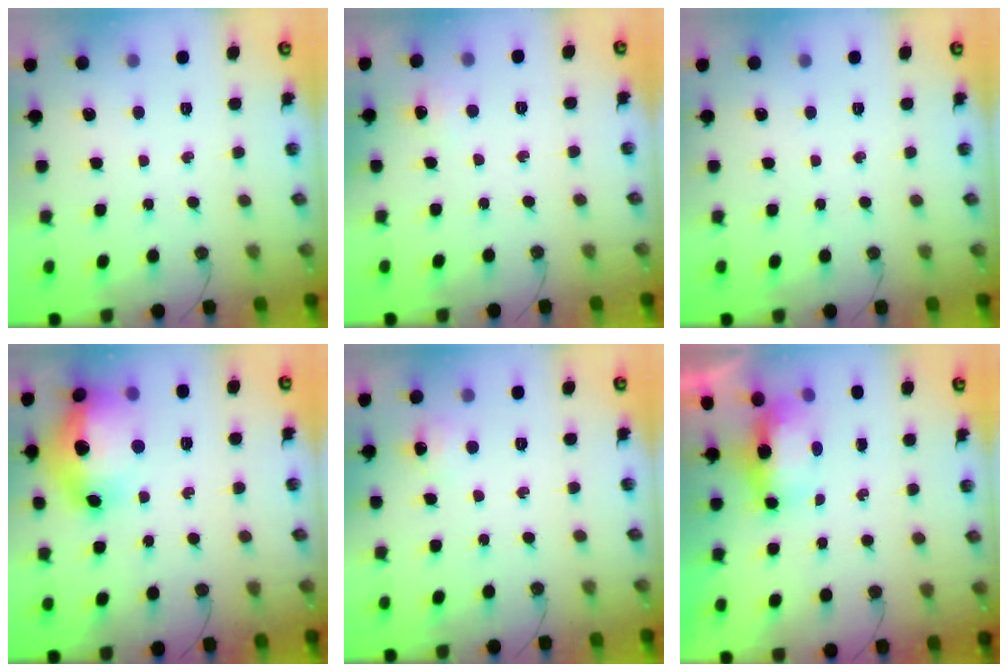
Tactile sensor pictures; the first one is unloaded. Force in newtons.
{"total": 3.6, "press": 3.6, "slide": 0.6}
{"total": 0.0}
{"total": 19.6, "press": 19.5, "slide": 1.8}
{"total": 6.5, "press": 6.5, "slide": 0.8}
{"total": 6.5, "press": 6.2, "slide": 2.1}